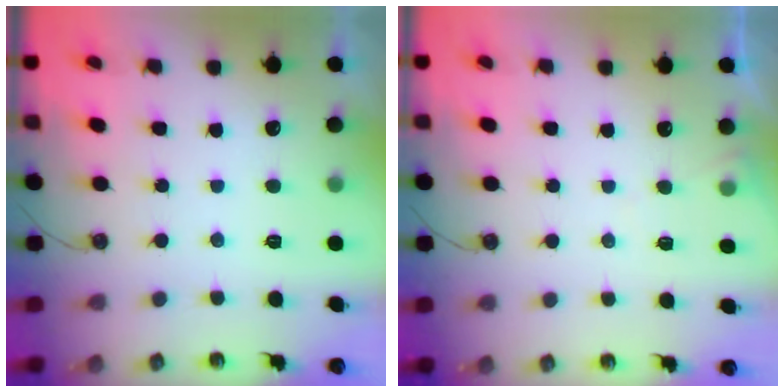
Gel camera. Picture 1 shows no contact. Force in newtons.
{"total": 6.2, "press": 6.2, "slide": 0.8}